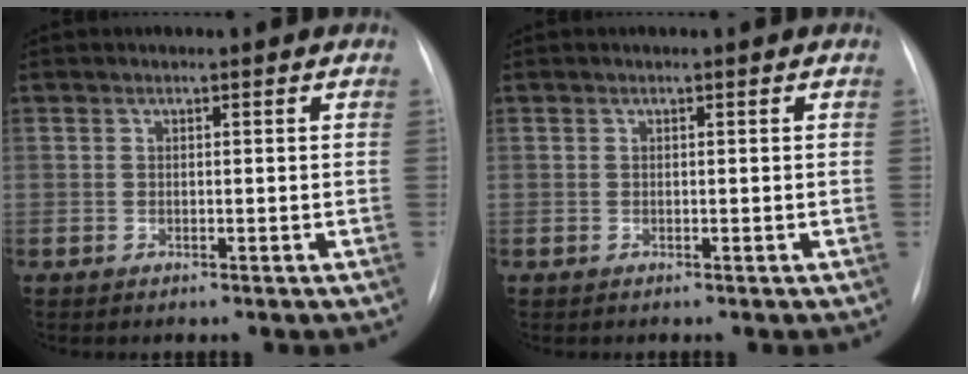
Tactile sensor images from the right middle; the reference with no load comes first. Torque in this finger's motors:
{"motor_torque": [-0.01, 0.00, 0.00, 0.00]}